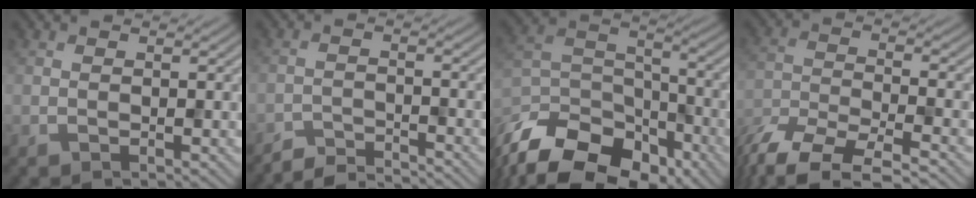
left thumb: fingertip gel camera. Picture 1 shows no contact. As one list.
[{"total": 4.1, "force": [-4.0, 0.3, 0.9], "torque": [-0.015, 0.003, -0.076]}, {"total": 17.1, "force": [-12.8, 8.4, 7.6], "torque": [-0.192, -0.042, -0.204]}, {"total": 8.3, "force": [-6.8, 2.3, 4.3], "torque": [-0.101, -0.013, -0.136]}]